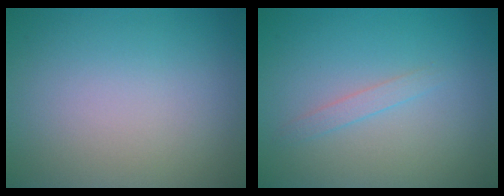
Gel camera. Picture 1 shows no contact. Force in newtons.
{"total": 1.0, "press": 1.0, "slide": 0.0}